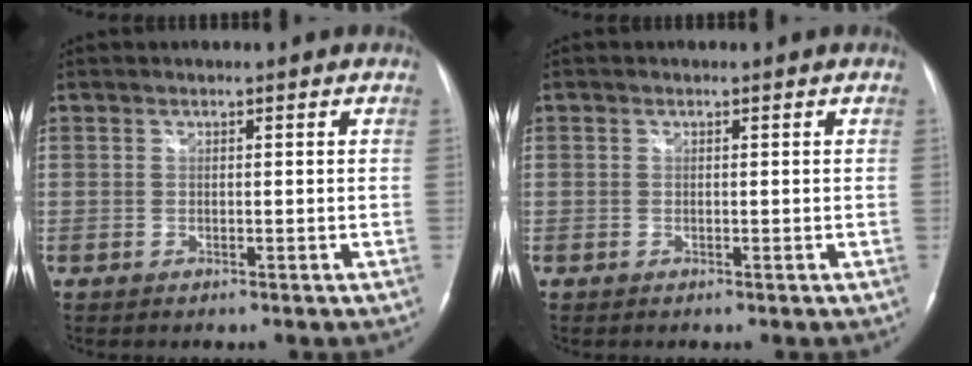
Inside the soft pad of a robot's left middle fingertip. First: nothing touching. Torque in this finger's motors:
{"motor_torque": [-0.02, 0.02, 0.03, 0.01]}